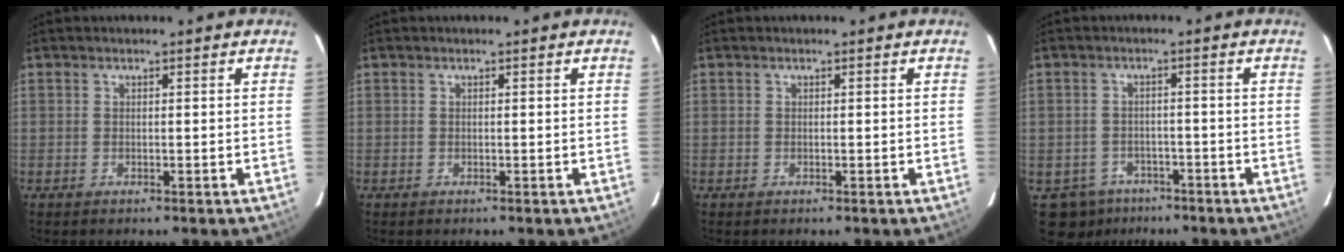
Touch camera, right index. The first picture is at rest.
{"total": 0.0}
{"total": 0.0}
{"total": 7.2, "force": [-4.1, 5.9, 0.8], "torque": [-0.015, 0.005, -0.052]}